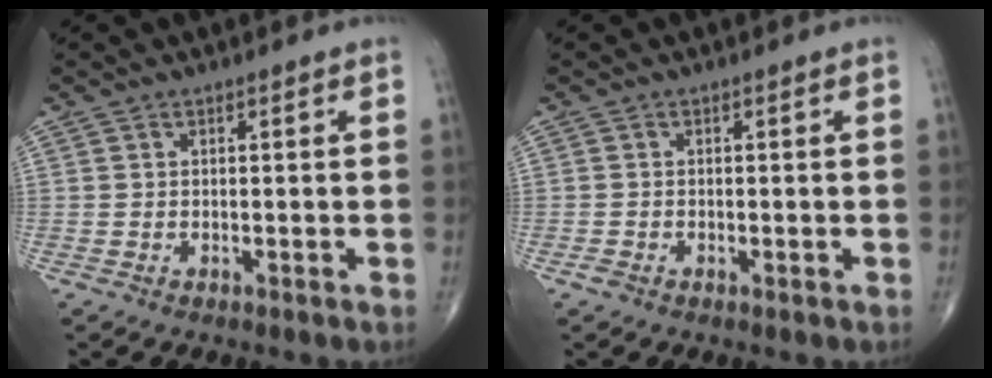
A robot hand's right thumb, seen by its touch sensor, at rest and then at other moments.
{"total": 1.0, "force": [-0.5, 0.6, 0.6], "torque": [-0.014, 0.000, -0.010]}